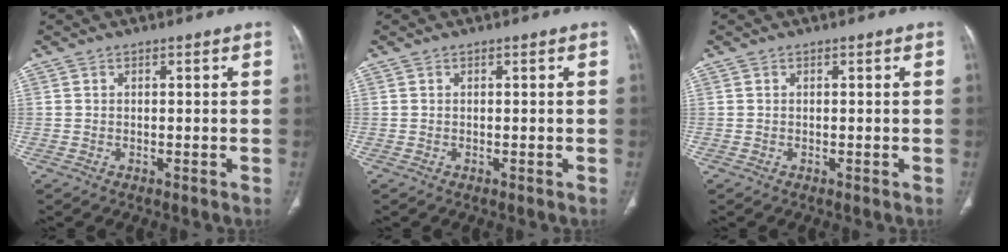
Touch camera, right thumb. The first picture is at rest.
{"total": 0.0}
{"total": 0.0}